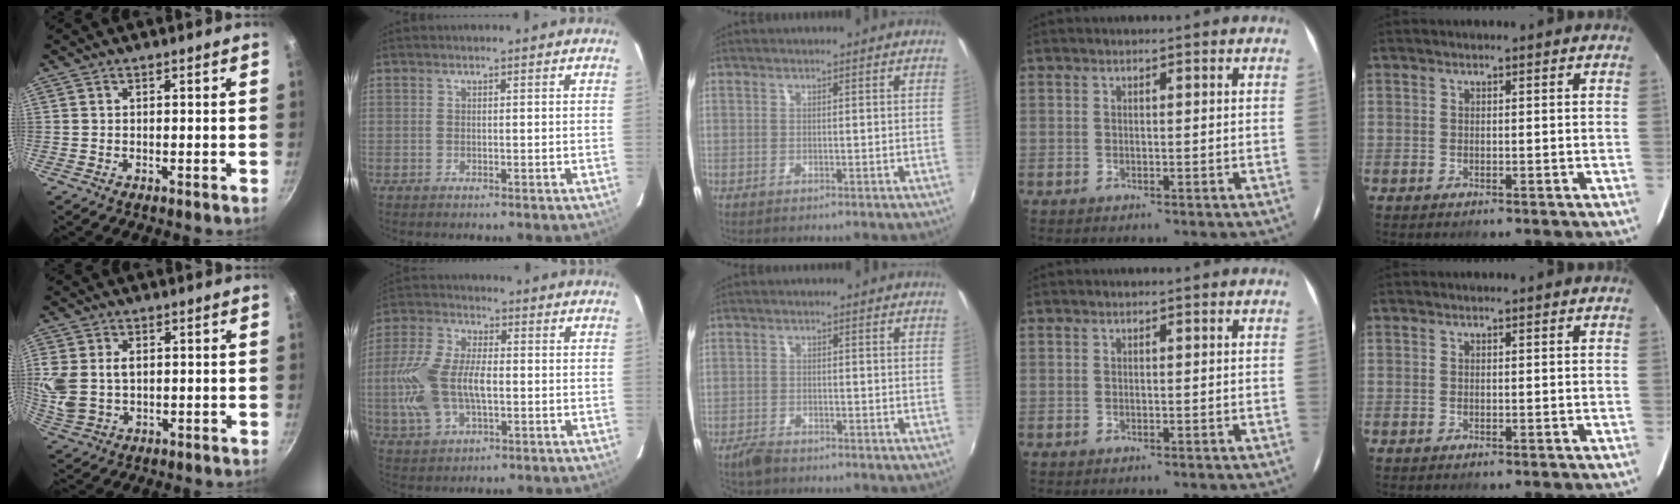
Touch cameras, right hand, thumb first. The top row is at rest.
{"thumb": {"total": 8.8, "force": [1.1, 6.2, 6.1], "torque": [-0.125, -0.005, 0.027]}, "index": {"total": 13.9, "force": [-1.5, 7.5, 11.6], "torque": [-0.256, 0.008, -0.026]}, "middle": {"total": 2.9, "force": [-2.6, 1.0, 0.8], "torque": [-0.029, -0.004, -0.050]}}